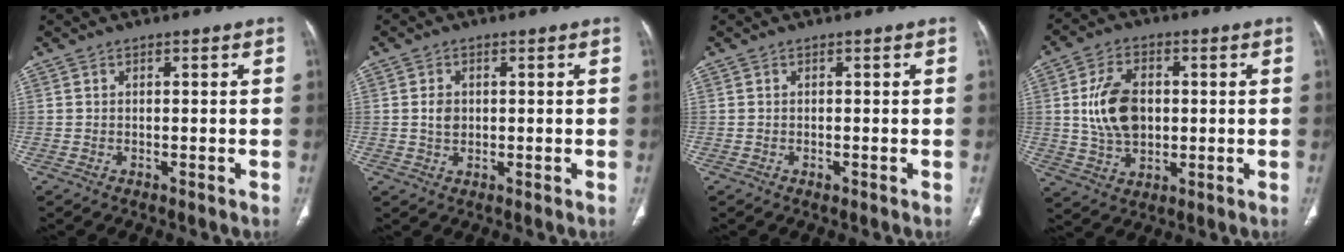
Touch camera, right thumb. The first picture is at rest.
{"total": 2.8, "force": [0.3, 2.1, 1.8], "torque": [-0.027, 0.000, 0.006]}
{"total": 0.6, "force": [-0.3, 0.4, 0.3], "torque": [-0.003, 0.000, -0.005]}
{"total": 11.4, "force": [0.9, 7.7, 8.4], "torque": [-0.139, 0.000, 0.024]}